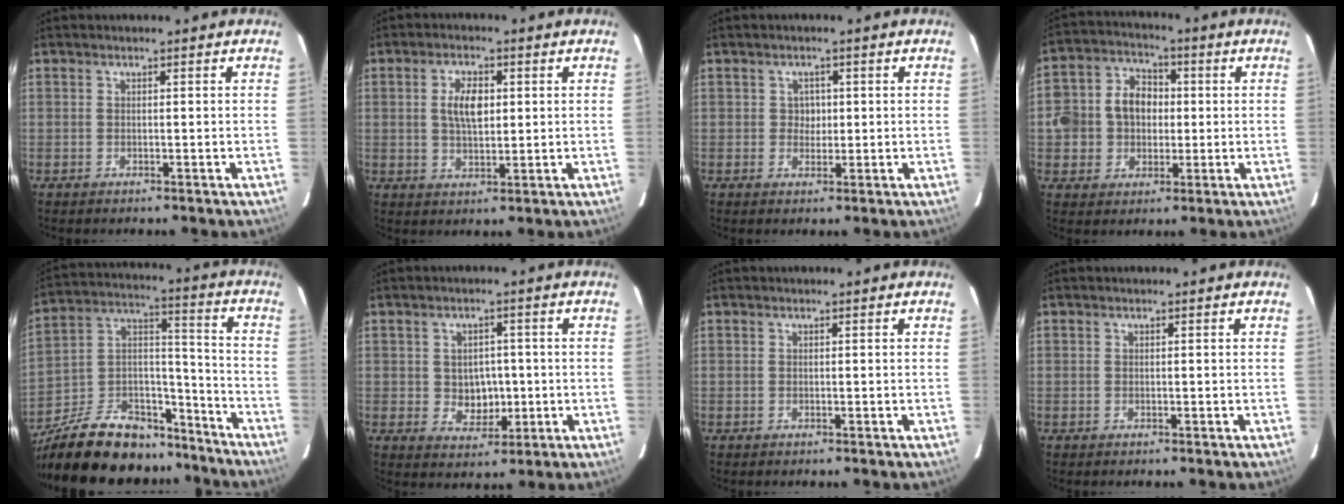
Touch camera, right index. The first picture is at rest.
{"total": 5.7, "force": [1.1, 2.9, 4.8], "torque": [-0.088, 0.006, 0.022]}
{"total": 2.2, "force": [0.2, 2.1, 0.3], "torque": [-0.002, 0.008, 0.004]}
{"total": 10.4, "force": [-0.2, 9.3, 4.7], "torque": [-0.111, 0.034, -0.003]}
{"total": 26.6, "force": [-20.0, 12.1, 12.6], "torque": [-0.260, 0.039, -0.301]}
{"total": 5.3, "force": [-0.3, 4.7, 2.5], "torque": [-0.045, 0.004, 0.008]}
{"total": 0.0}
{"total": 0.0}